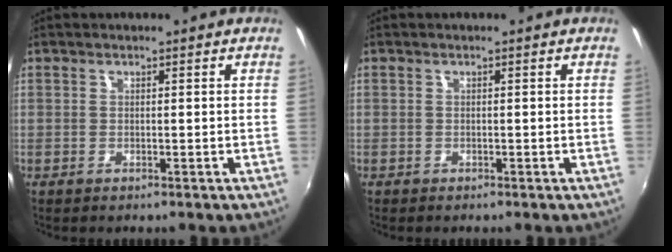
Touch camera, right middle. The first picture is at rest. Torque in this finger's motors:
{"motor_torque": [1.07, -1.07, -0.08, -0.21]}